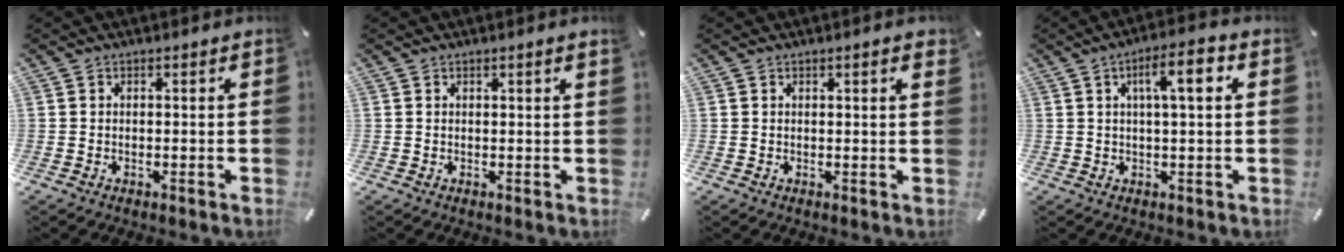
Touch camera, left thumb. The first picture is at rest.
{"total": 0.9, "force": [0.5, -0.1, 0.7], "torque": [-0.013, -0.002, 0.009]}
{"total": 1.8, "force": [0.7, 0.3, 1.6], "torque": [-0.023, 0.000, 0.009]}
{"total": 7.9, "force": [2.3, 1.8, 7.3], "torque": [-0.122, -0.002, 0.031]}